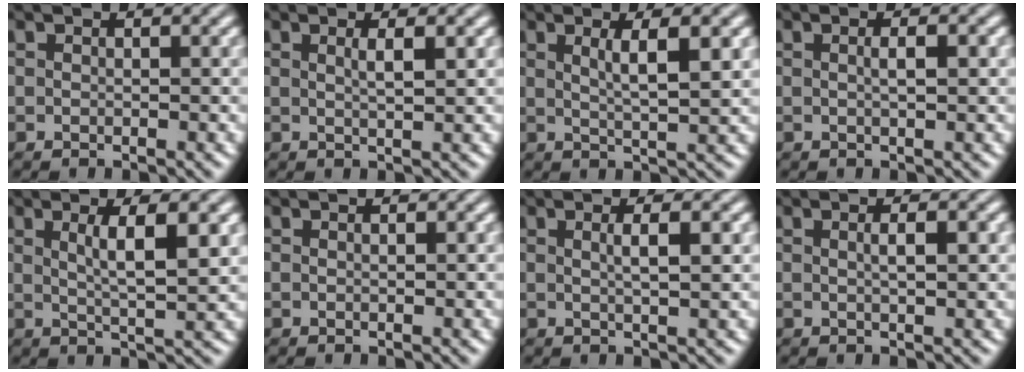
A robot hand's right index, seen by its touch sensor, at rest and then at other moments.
{"total": 1.8, "force": [0.5, -1.2, 1.3], "torque": [-0.012, -0.002, 0.015]}
{"total": 3.1, "force": [1.1, -1.1, 2.7], "torque": [-0.033, -0.002, 0.027]}
{"total": 1.4, "force": [-0.2, -0.6, 1.3], "torque": [-0.014, -0.001, -0.001]}
{"total": 3.7, "force": [1.1, -1.0, 3.4], "torque": [-0.043, -0.003, 0.028]}
{"total": 0.0}
{"total": 2.0, "force": [0.4, -1.1, 1.7], "torque": [-0.017, -0.001, 0.010]}
{"total": 1.6, "force": [0.1, -0.8, 1.4], "torque": [-0.012, 0.000, 0.004]}